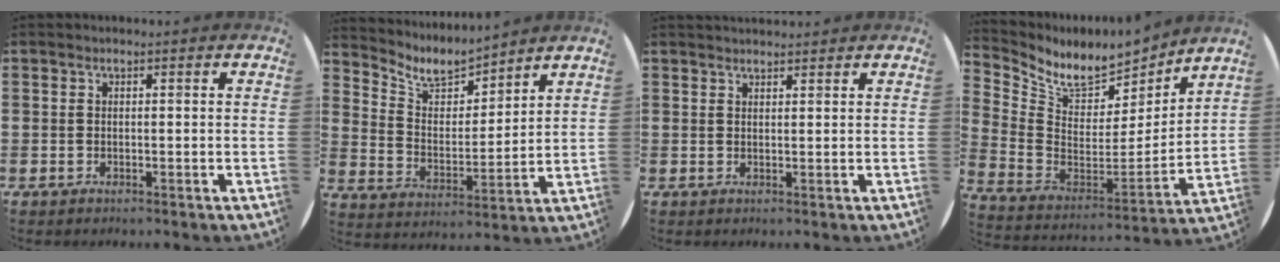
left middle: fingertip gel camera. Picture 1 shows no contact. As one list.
[{"total": 6.8, "force": [5.9, 2.7, 1.9], "torque": [-0.066, -0.031, 0.104]}, {"total": 1.1, "force": [1.1, 0.1, 0.0], "torque": [0.000, 0.000, 0.022]}, {"total": 8.1, "force": [6.4, 3.9, 3.0], "torque": [-0.091, -0.052, 0.114]}]